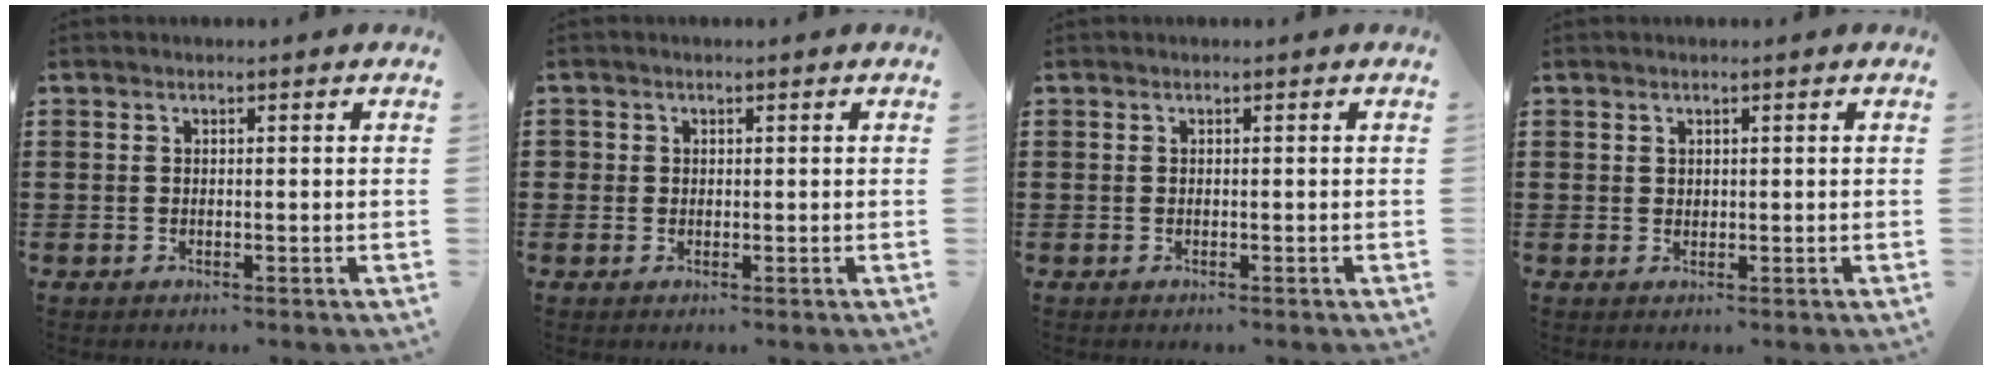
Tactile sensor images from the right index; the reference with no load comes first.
{"total": 0.9, "force": [0.2, 0.9, 0.2], "torque": [-0.005, 0.005, 0.003]}
{"total": 0.0}
{"total": 0.8, "force": [0.5, 0.6, 0.2], "torque": [-0.006, 0.002, 0.011]}